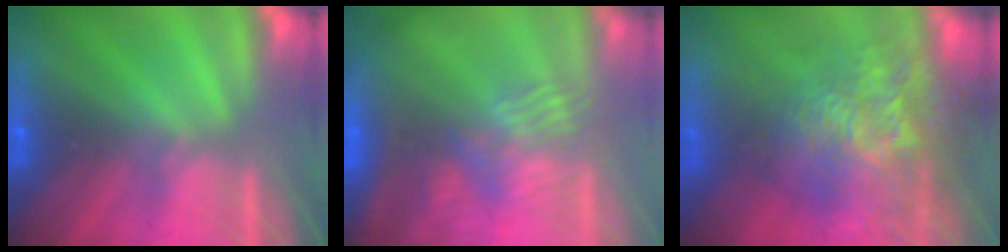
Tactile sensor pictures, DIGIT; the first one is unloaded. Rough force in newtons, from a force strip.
{"total": 7.6}
{"total": 11.4}